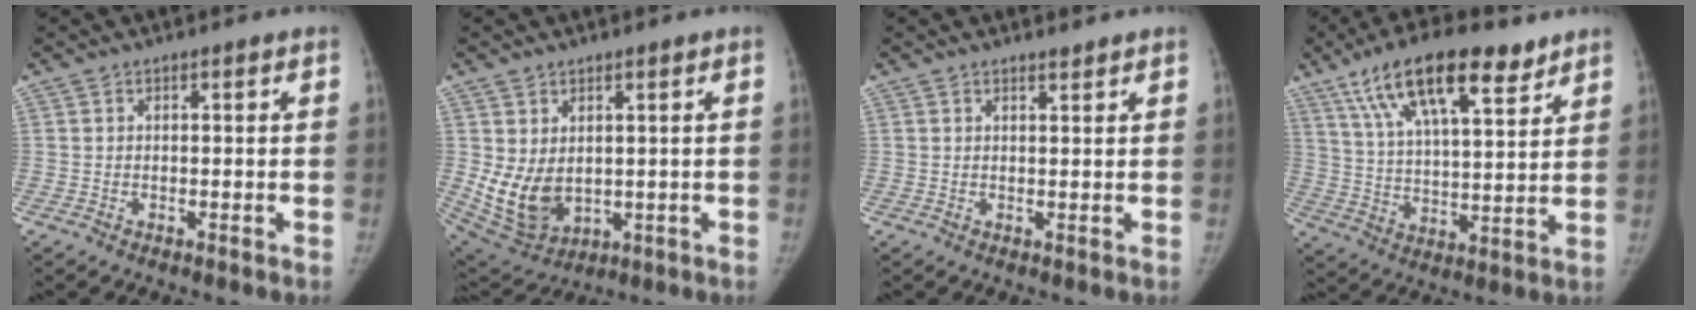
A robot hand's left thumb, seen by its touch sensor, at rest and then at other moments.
{"total": 9.9, "force": [0.8, 7.2, 6.8], "torque": [-0.117, -0.020, 0.042]}
{"total": 1.1, "force": [1.0, 0.2, 0.2], "torque": [-0.001, -0.010, 0.017]}
{"total": 18.9, "force": [11.4, 7.0, 13.4], "torque": [-0.206, -0.027, 0.201]}